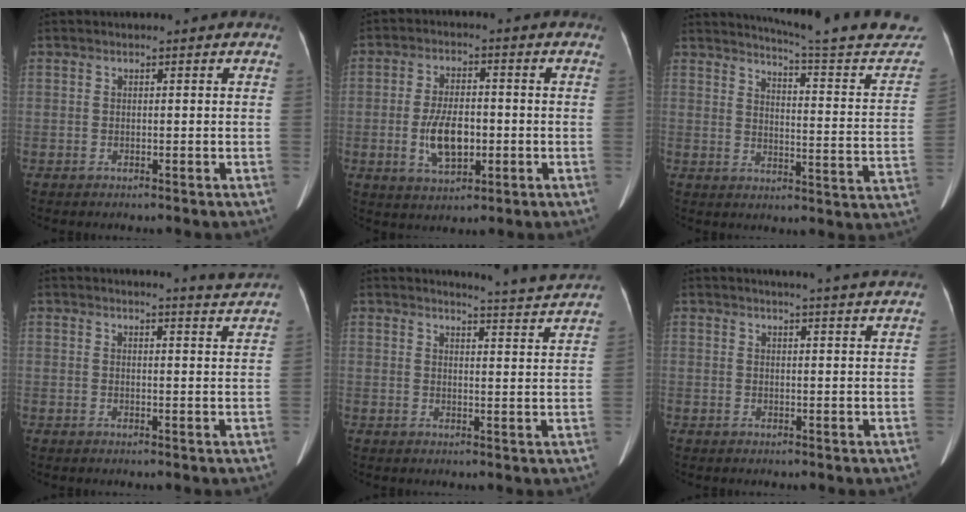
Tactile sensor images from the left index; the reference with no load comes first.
{"total": 7.5, "force": [-1.6, 3.5, 6.4], "torque": [-0.132, 0.003, -0.021]}
{"total": 22.6, "force": [21.5, 0.3, 7.2], "torque": [-0.096, -0.106, 0.249]}
{"total": 3.8, "force": [3.6, -1.1, 0.3], "torque": [-0.017, -0.018, 0.035]}
{"total": 7.7, "force": [7.5, -1.6, 0.7], "torque": [-0.033, -0.034, 0.087]}
{"total": 10.6, "force": [9.7, -0.7, 4.2], "torque": [-0.055, -0.007, 0.098]}